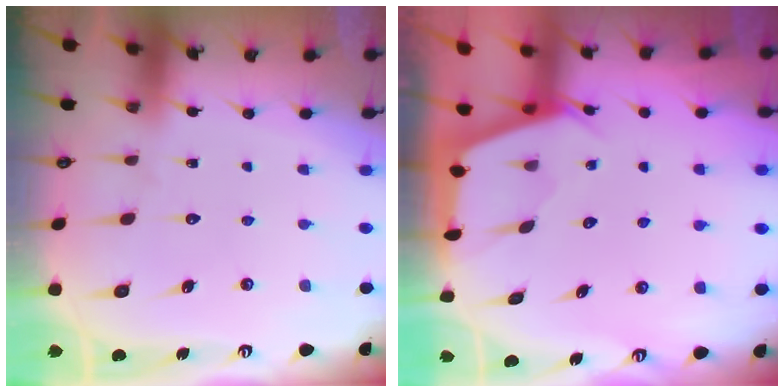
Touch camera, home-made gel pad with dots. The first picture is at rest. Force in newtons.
{"total": 2.4, "press": 2.3, "slide": 0.3}